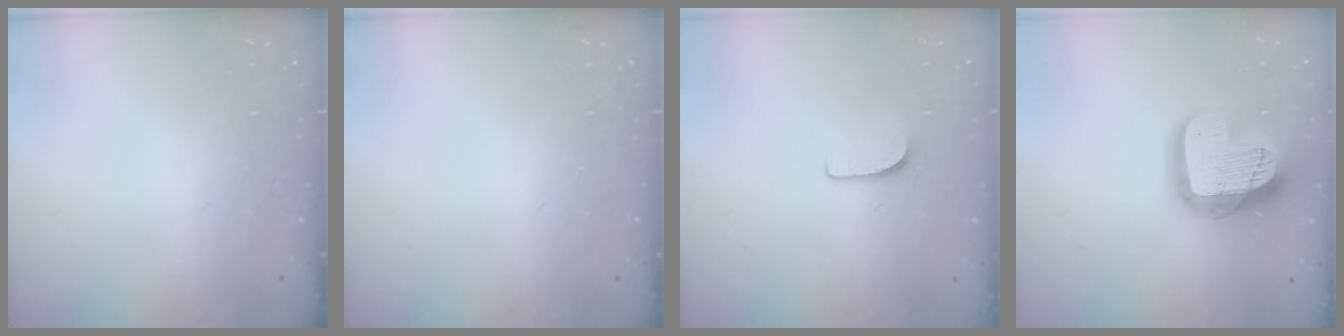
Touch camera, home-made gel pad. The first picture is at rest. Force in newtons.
{"total": 0.0}
{"total": 5.1, "press": 5.1, "slide": 0.5}
{"total": 18.9, "press": 18.8, "slide": 1.5}